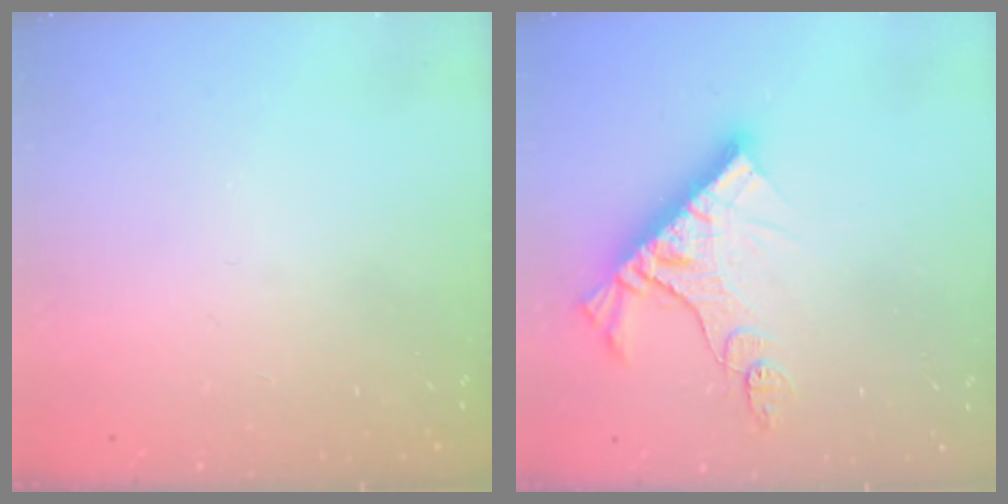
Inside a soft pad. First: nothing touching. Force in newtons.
{"total": 11.8, "press": 11.8, "slide": 1.1}